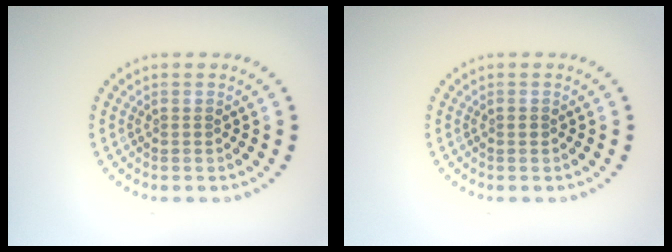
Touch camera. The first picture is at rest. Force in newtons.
{"total": 0.5, "press": 0.5, "slide": 0.0}